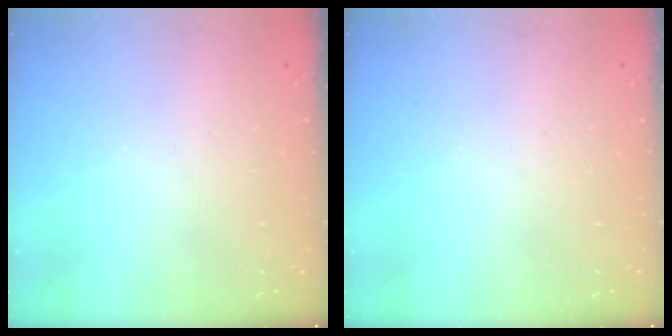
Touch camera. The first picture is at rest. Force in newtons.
{"total": 0.0}